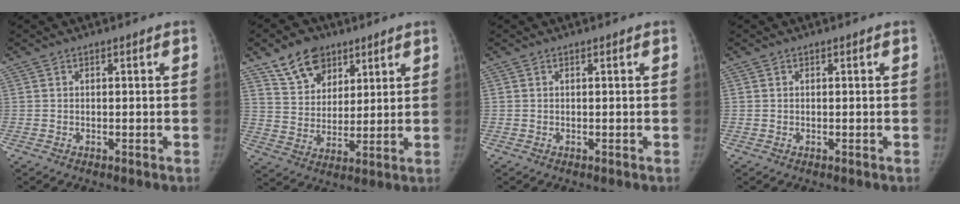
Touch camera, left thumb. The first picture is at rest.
{"total": 11.0, "force": [6.9, 7.4, 4.3], "torque": [-0.049, -0.031, 0.127]}
{"total": 0.0}
{"total": 0.0}